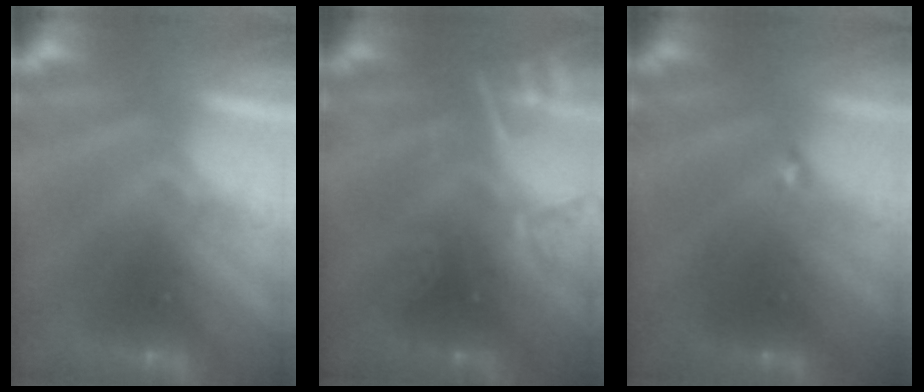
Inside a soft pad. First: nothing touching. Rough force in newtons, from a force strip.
{"total": 2.3}
{"total": 1.9}